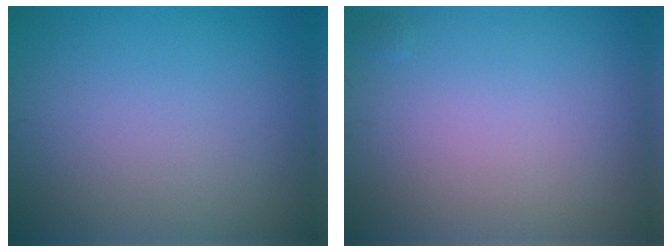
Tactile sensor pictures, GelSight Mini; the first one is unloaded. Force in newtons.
{"total": 0.0}